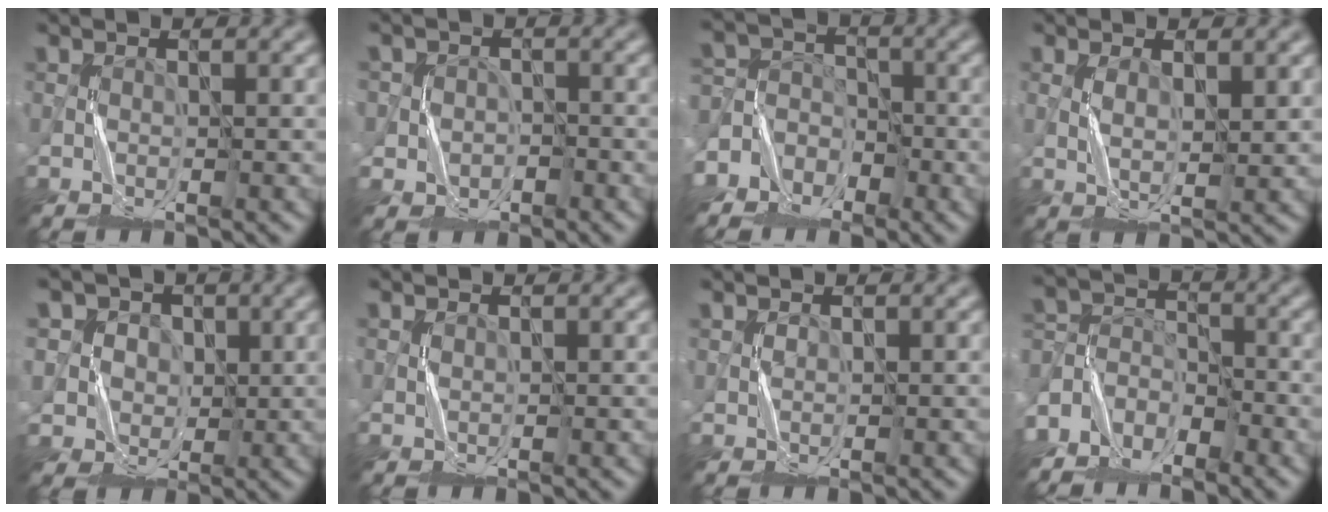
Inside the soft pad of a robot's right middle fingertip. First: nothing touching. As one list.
[{"total": 3.1, "force": [-0.6, 3.1, 0.4], "torque": [0.003, 0.007, -0.028]}, {"total": 6.1, "force": [-3.8, 4.8, 0.3], "torque": [0.009, 0.013, -0.093]}, {"total": 1.9, "force": [0.5, 0.7, 1.6], "torque": [-0.040, -0.002, 0.014]}, {"total": 5.5, "force": [2.2, 4.9, 1.3], "torque": [-0.035, 0.004, 0.034]}, {"total": 0.0}, {"total": 0.6, "force": [0.5, 0.3, 0.0], "torque": [-0.004, 0.000, 0.013]}, {"total": 5.0, "force": [-4.4, 2.3, 0.5], "torque": [-0.006, 0.004, -0.094]}]